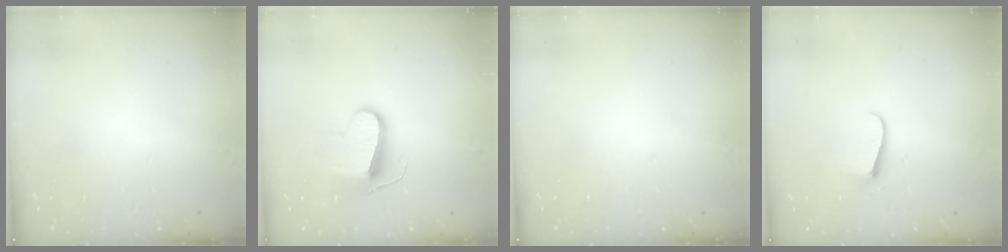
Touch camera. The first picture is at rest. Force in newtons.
{"total": 9.7, "press": 9.7, "slide": 0.6}
{"total": 0.0}
{"total": 5.9, "press": 5.9, "slide": 0.6}